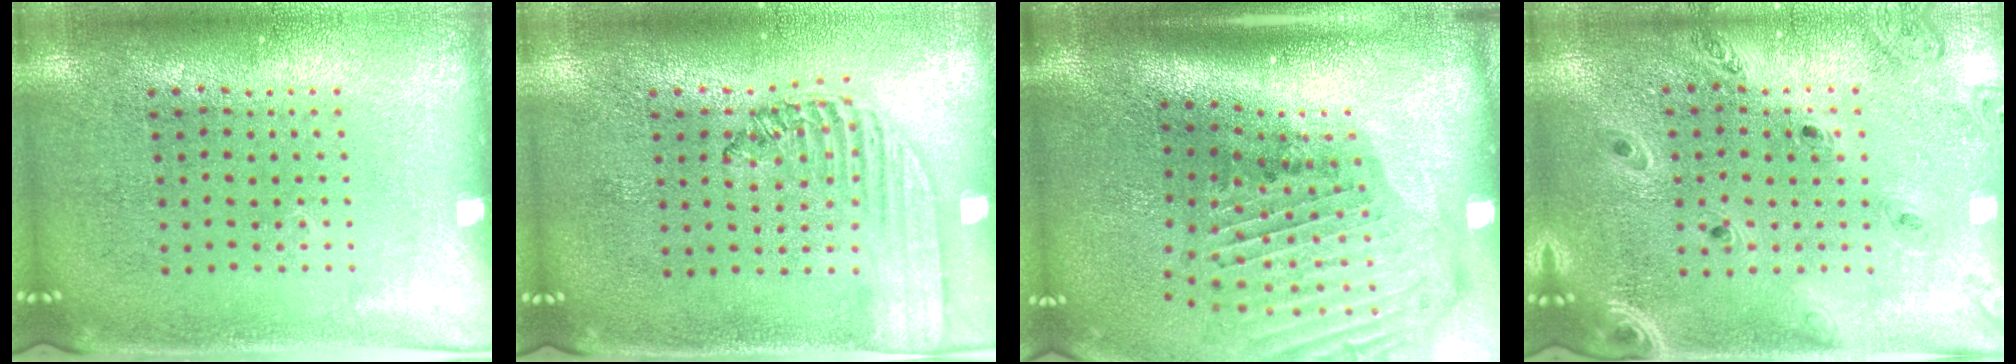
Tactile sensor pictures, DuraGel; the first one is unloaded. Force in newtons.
{"total": 1.5, "press": 1.4, "slide": 0.6}
{"total": 2.4, "press": 1.8, "slide": 1.6}
{"total": 1.3, "press": 1.3, "slide": 0.1}